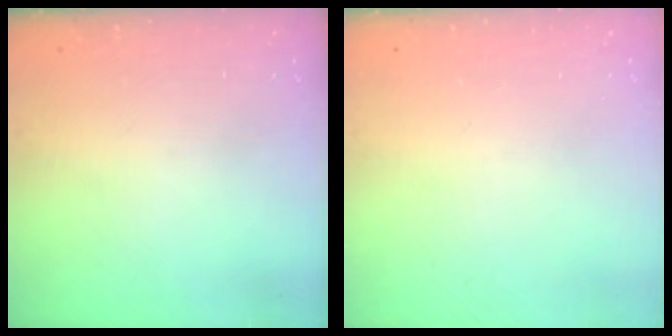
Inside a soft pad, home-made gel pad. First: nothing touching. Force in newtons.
{"total": 0.0}